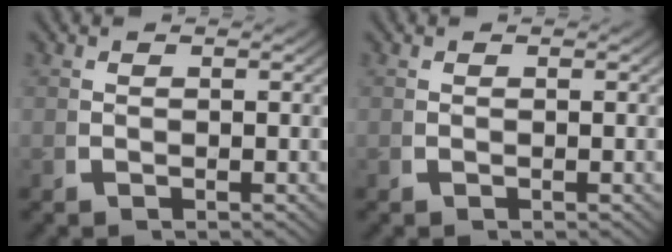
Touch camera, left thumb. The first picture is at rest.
{"total": 0.0}